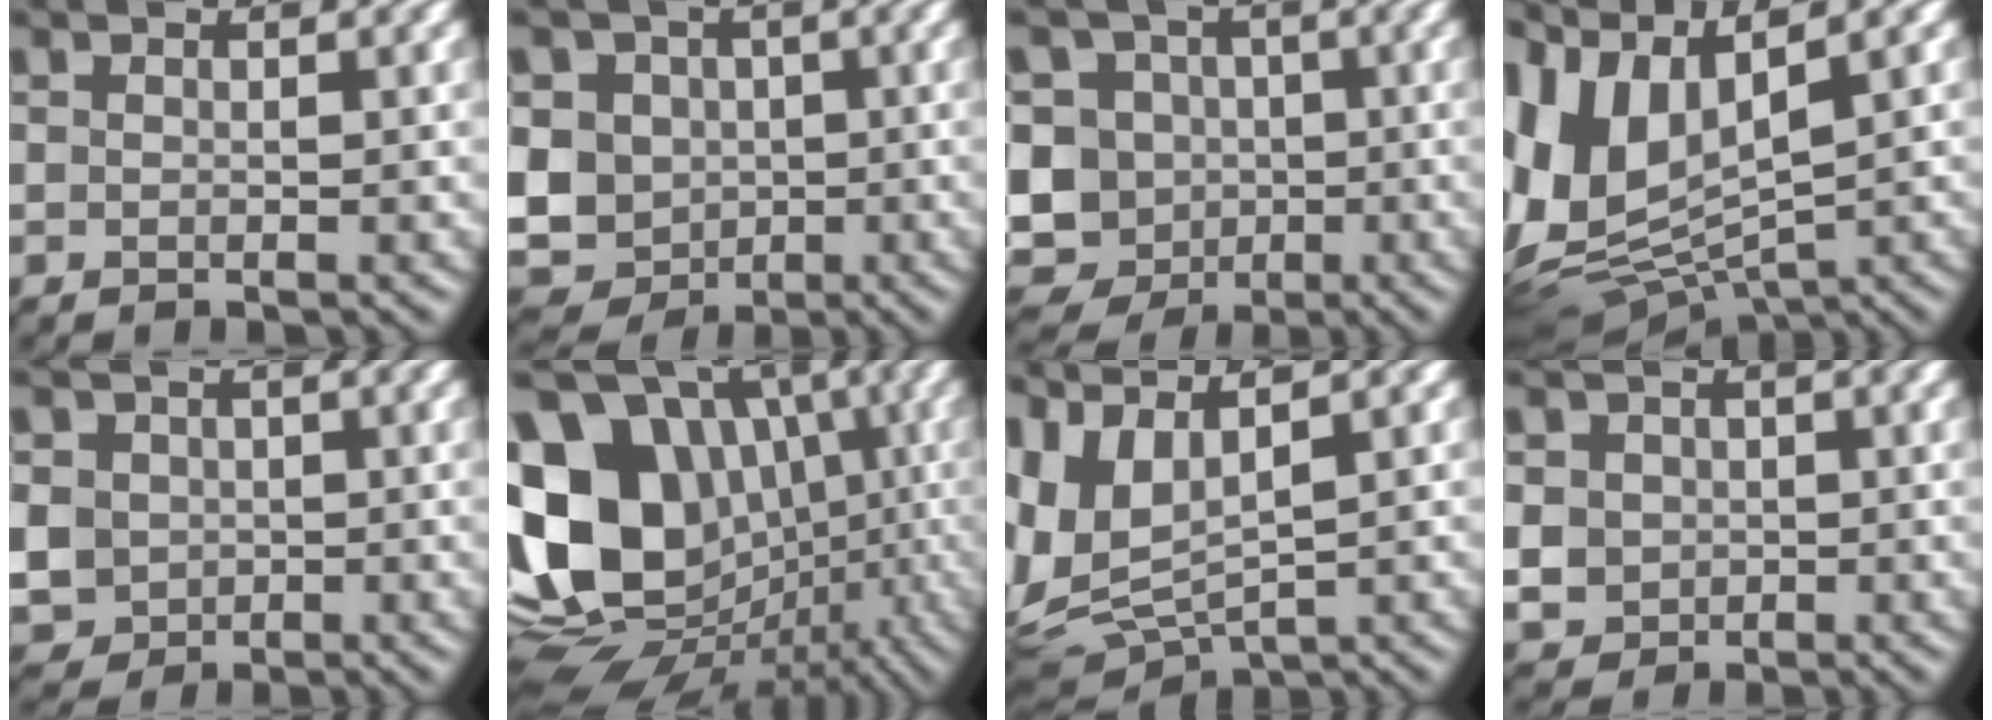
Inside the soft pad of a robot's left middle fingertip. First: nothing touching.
{"total": 9.0, "force": [-0.6, 7.9, 4.1], "torque": [-0.081, 0.003, -0.040]}
{"total": 11.3, "force": [-1.7, 10.3, 4.3], "torque": [-0.083, 0.009, -0.056]}
{"total": 9.0, "force": [2.4, 5.2, 7.0], "torque": [-0.173, 0.003, 0.048]}
{"total": 5.0, "force": [0.0, 4.8, 1.7], "torque": [-0.054, 0.016, -0.003]}
{"total": 17.9, "force": [0.5, 13.9, 11.3], "torque": [-0.210, 0.014, 0.023]}
{"total": 7.5, "force": [2.4, 3.7, 6.1], "torque": [-0.157, -0.003, 0.067]}
{"total": 2.4, "force": [0.0, 2.4, 0.4], "torque": [-0.029, 0.001, 0.018]}